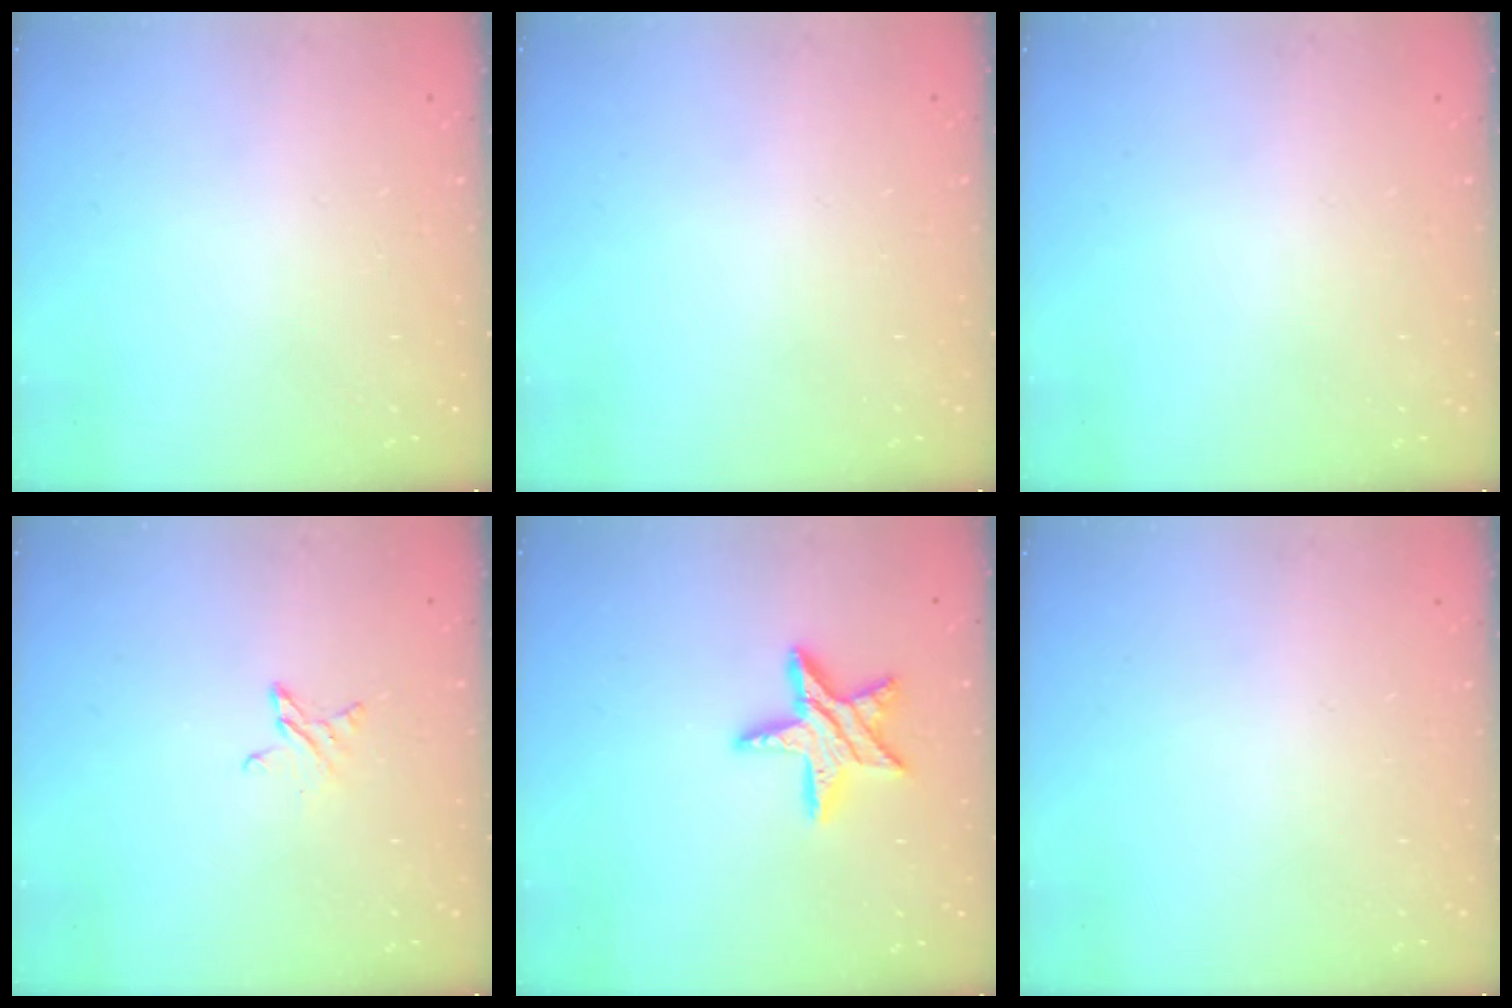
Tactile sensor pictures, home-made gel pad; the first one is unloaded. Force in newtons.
{"total": 0.0}
{"total": 0.0}
{"total": 4.1, "press": 4.1, "slide": 0.4}
{"total": 11.5, "press": 11.5, "slide": 0.7}
{"total": 0.0}